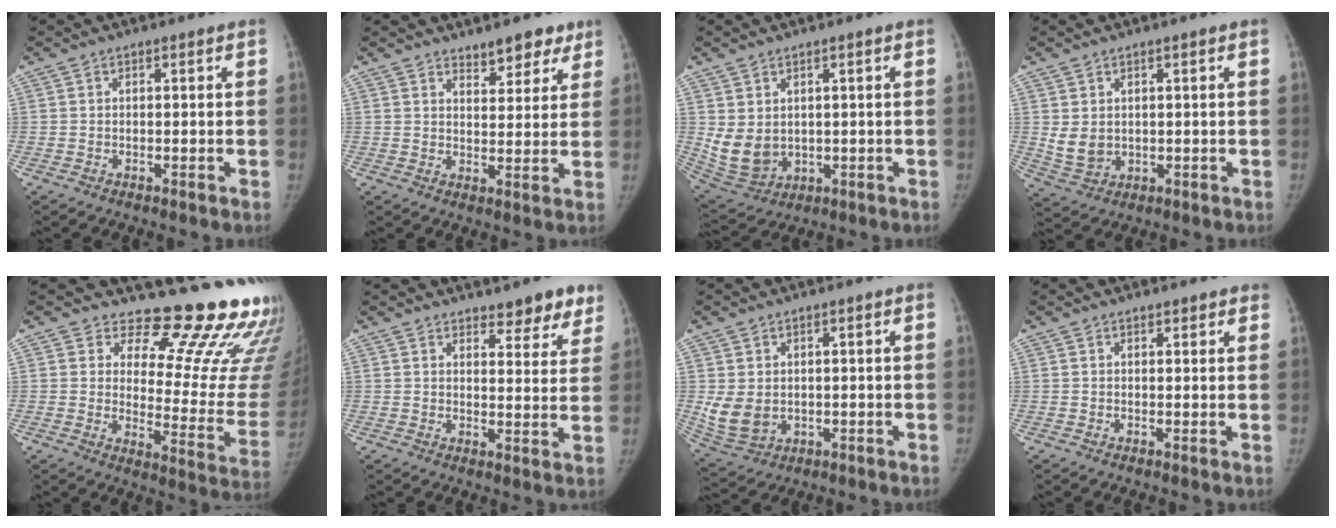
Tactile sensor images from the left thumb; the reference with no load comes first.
{"total": 6.2, "force": [4.7, 3.0, 2.7], "torque": [-0.002, -0.030, 0.069]}
{"total": 8.1, "force": [1.0, 6.3, 5.0], "torque": [-0.087, -0.014, 0.046]}
{"total": 4.7, "force": [0.9, 3.7, 2.8], "torque": [-0.043, -0.015, 0.032]}
{"total": 21.1, "force": [17.8, 7.6, 8.4], "torque": [-0.050, -0.158, 0.207]}
{"total": 7.1, "force": [5.6, 2.9, 3.2], "torque": [-0.001, -0.036, 0.068]}
{"total": 6.9, "force": [0.2, 5.4, 4.3], "torque": [-0.077, -0.013, 0.025]}
{"total": 1.7, "force": [1.4, 0.7, 0.6], "torque": [0.004, -0.004, 0.014]}